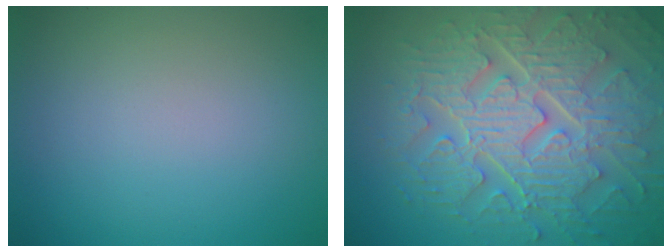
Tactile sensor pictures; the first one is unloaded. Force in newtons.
{"total": 9.4, "press": 6.9, "slide": 6.4}